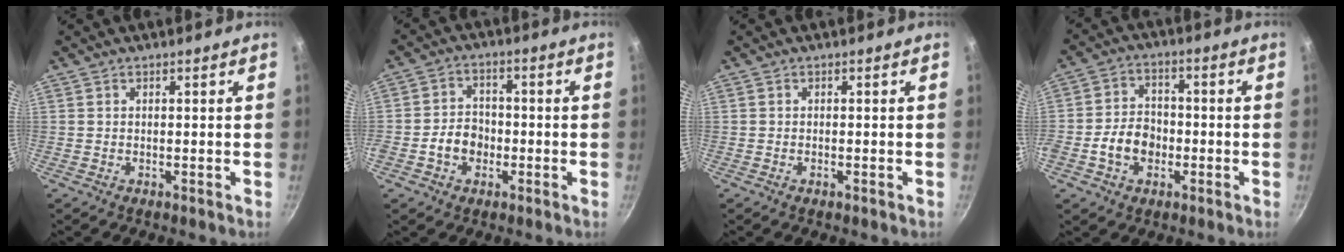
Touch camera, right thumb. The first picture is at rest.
{"total": 6.1, "force": [-2.0, 4.8, 3.2], "torque": [-0.031, 0.021, -0.040]}
{"total": 0.7, "force": [-0.4, 0.3, 0.6], "torque": [-0.011, 0.003, -0.008]}
{"total": 8.0, "force": [-2.3, 6.0, 4.7], "torque": [-0.058, 0.022, -0.048]}